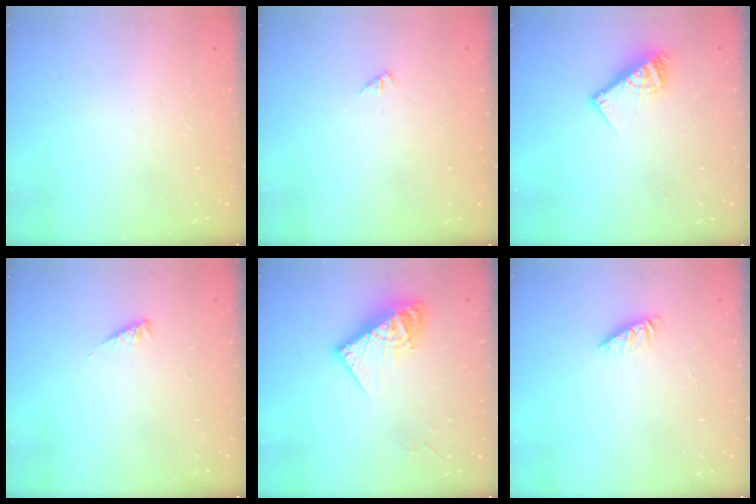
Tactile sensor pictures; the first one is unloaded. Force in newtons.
{"total": 1.0, "press": 1.0, "slide": 0.3}
{"total": 8.9, "press": 8.9, "slide": 0.5}
{"total": 3.7, "press": 3.7, "slide": 0.5}
{"total": 12.4, "press": 12.4, "slide": 1.3}
{"total": 1.2, "press": 1.2, "slide": 0.2}